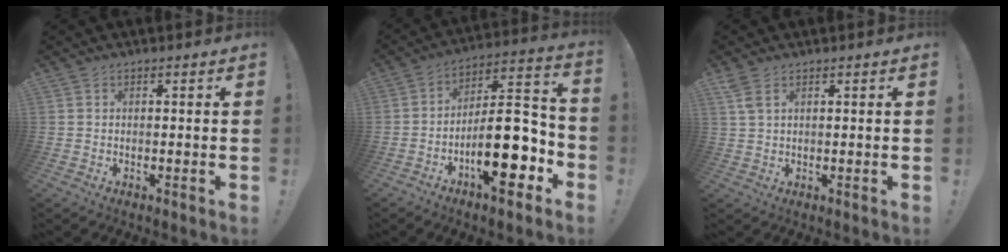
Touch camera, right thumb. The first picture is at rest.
{"total": 19.9, "force": [-7.3, 7.6, 16.9], "torque": [-0.261, 0.044, -0.112]}
{"total": 3.8, "force": [2.2, 1.6, 2.7], "torque": [-0.056, -0.003, 0.043]}